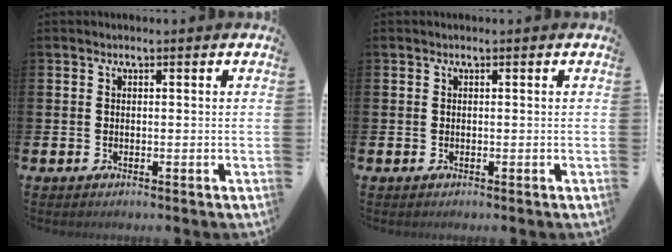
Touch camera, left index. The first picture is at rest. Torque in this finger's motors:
{"motor_torque": [0.00, 0.00, 0.00, 0.01]}